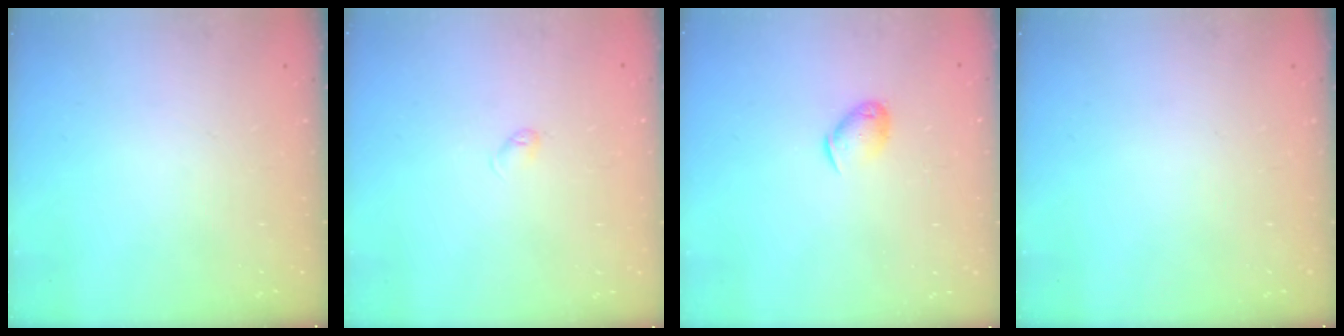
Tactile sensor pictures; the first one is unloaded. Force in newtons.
{"total": 3.0, "press": 2.9, "slide": 0.6}
{"total": 6.4, "press": 6.4, "slide": 0.5}
{"total": 0.0}